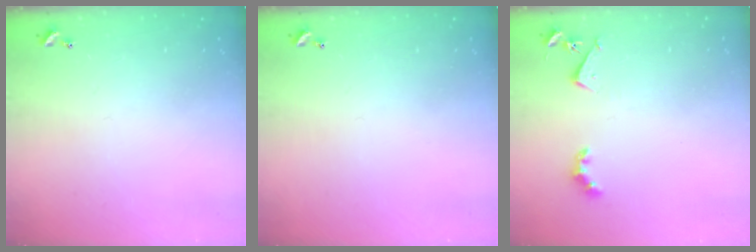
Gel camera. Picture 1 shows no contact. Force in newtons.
{"total": 0.0}
{"total": 3.1, "press": 3.0, "slide": 0.5}